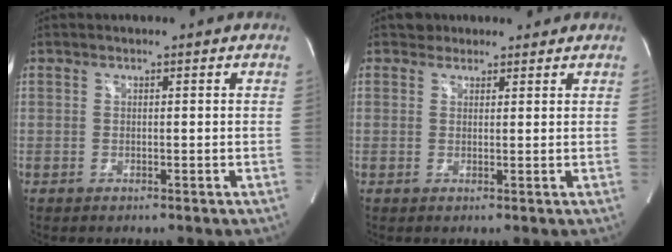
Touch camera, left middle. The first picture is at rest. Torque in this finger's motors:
{"motor_torque": [-0.05, 0.06, -0.10, -0.01]}